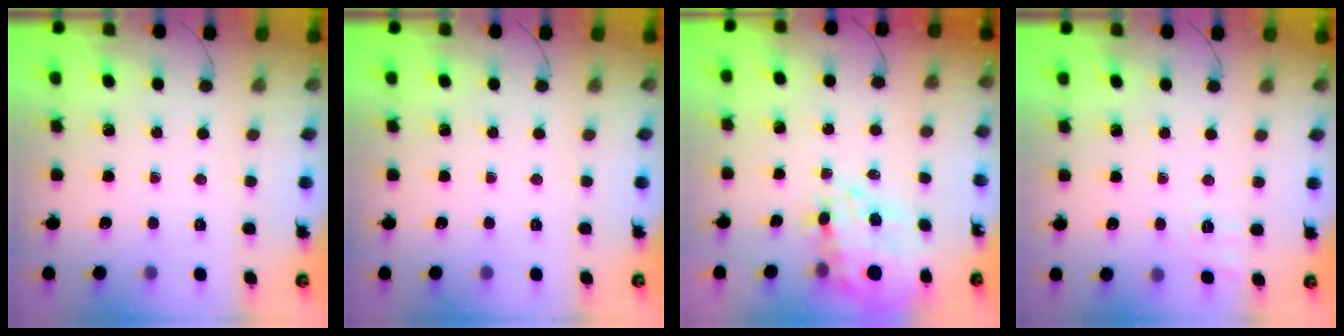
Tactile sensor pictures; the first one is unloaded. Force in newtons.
{"total": 0.0}
{"total": 13.5, "press": 13.0, "slide": 3.4}
{"total": 2.4, "press": 1.3, "slide": 2.1}